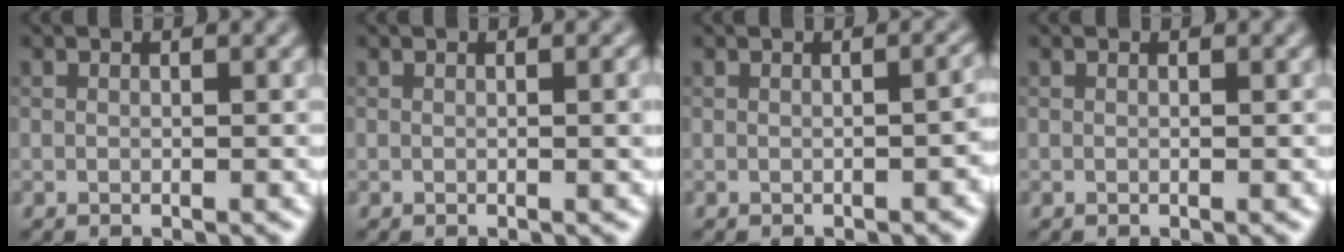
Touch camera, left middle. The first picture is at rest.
{"total": 1.5, "force": [0.1, 0.4, 1.4], "torque": [-0.016, 0.002, -0.001]}
{"total": 2.0, "force": [-0.6, 0.8, 1.8], "torque": [-0.019, 0.003, -0.007]}
{"total": 0.0}